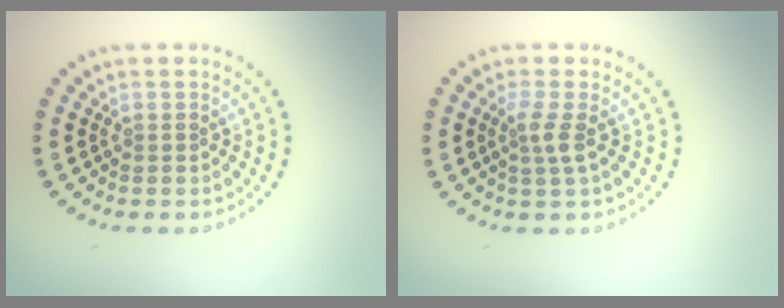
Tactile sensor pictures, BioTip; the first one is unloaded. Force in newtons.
{"total": 1.8, "press": 1.4, "slide": 1.1}